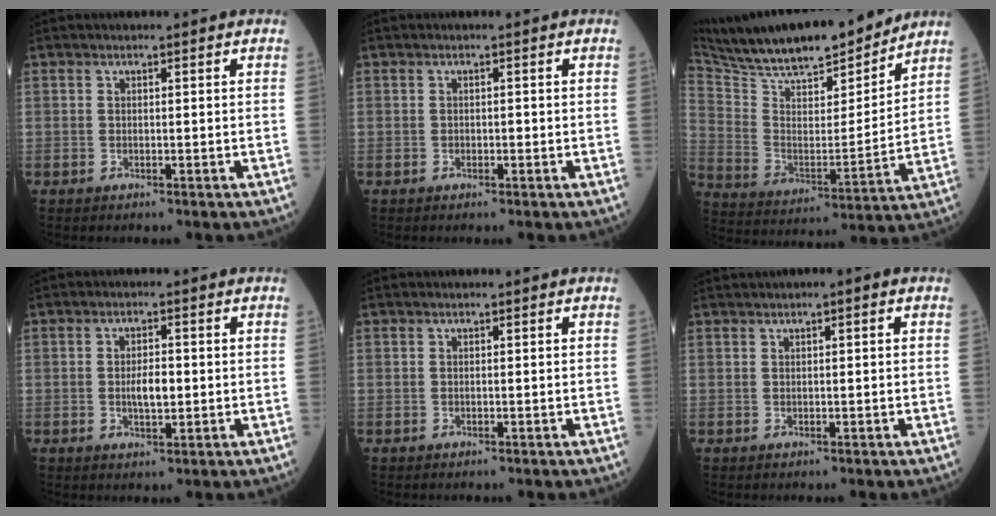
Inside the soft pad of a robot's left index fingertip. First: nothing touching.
{"total": 0.5, "force": [-0.1, 0.3, 0.4], "torque": [-0.005, 0.002, -0.004]}
{"total": 22.1, "force": [19.6, 3.6, 9.7], "torque": [-0.176, -0.002, 0.317]}
{"total": 3.6, "force": [-0.2, 1.3, 3.3], "torque": [-0.061, 0.000, -0.004]}
{"total": 0.0}
{"total": 1.5, "force": [0.7, 0.2, 1.4], "torque": [-0.026, 0.008, 0.012]}